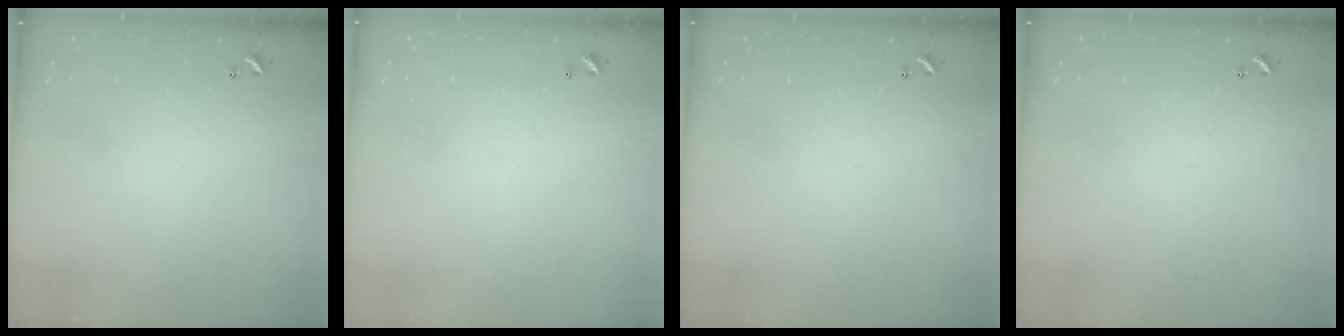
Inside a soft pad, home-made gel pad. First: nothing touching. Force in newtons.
{"total": 2.8, "press": 2.8, "slide": 0.1}
{"total": 0.0}
{"total": 0.0}